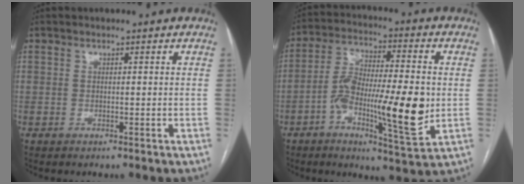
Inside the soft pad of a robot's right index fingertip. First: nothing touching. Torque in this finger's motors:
{"motor_torque": [0.96, 0.23, 0.65, 0.21]}